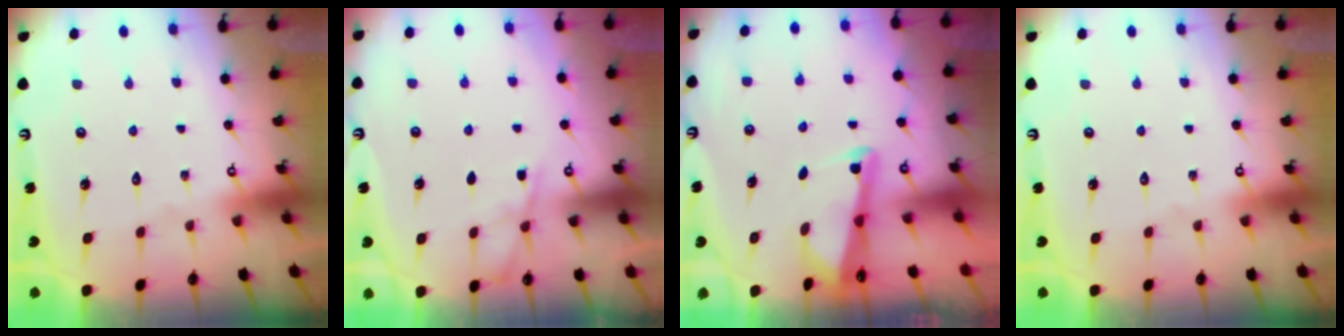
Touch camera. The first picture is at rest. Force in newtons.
{"total": 3.8, "press": 3.7, "slide": 0.6}
{"total": 2.6, "press": 2.6, "slide": 0.3}
{"total": 0.0}